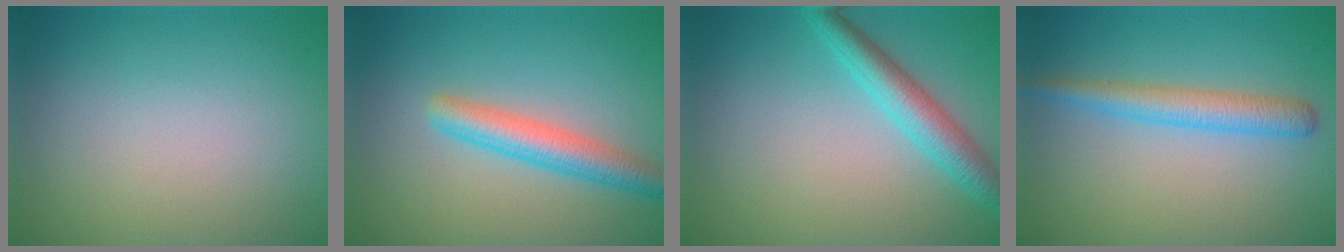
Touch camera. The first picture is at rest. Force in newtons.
{"total": 3.8, "press": 3.8, "slide": 0.1}
{"total": 3.8, "press": 3.8, "slide": 0.1}
{"total": 3.2, "press": 3.2, "slide": 0.1}